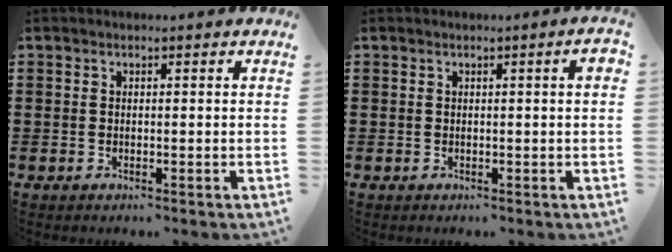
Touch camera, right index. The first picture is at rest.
{"total": 1.4, "force": [0.2, 0.0, 1.4], "torque": [-0.023, -0.001, 0.002]}